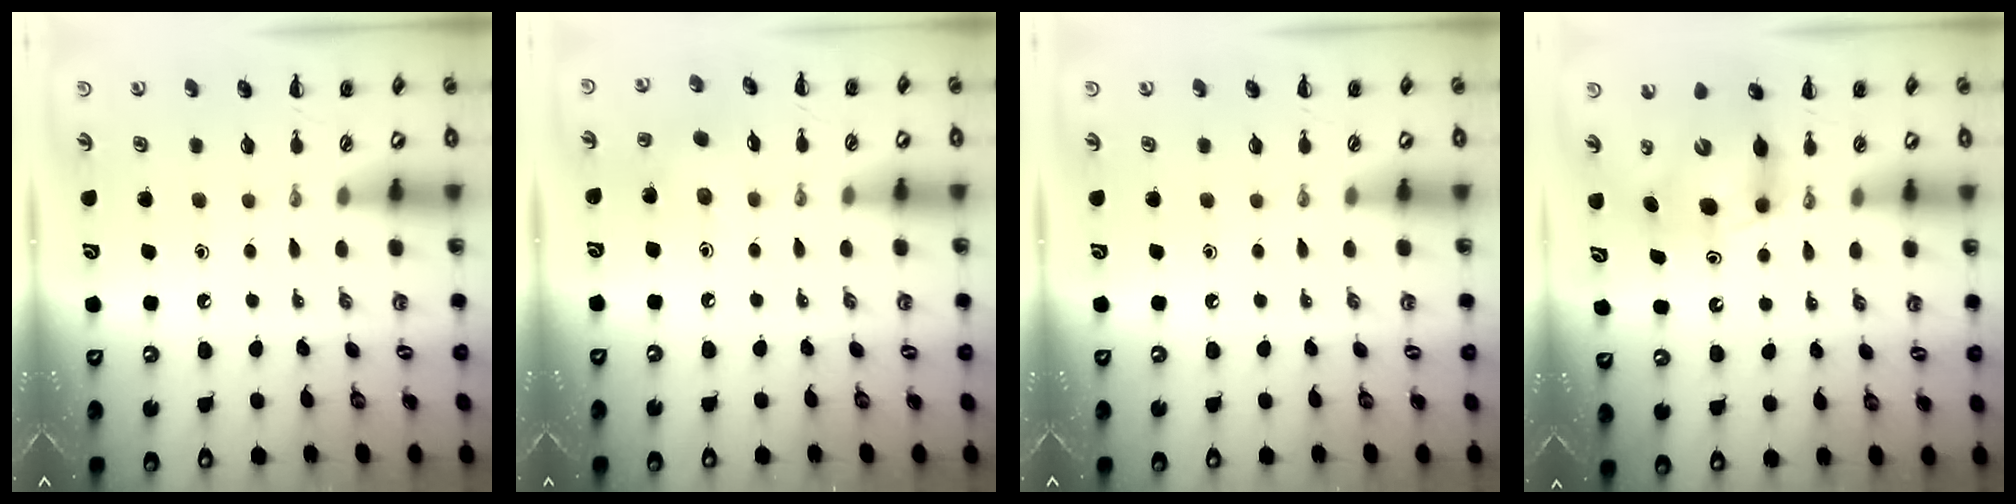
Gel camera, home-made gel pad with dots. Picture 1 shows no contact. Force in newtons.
{"total": 4.8, "press": 4.6, "slide": 1.1}
{"total": 0.0}
{"total": 6.8, "press": 6.6, "slide": 1.7}